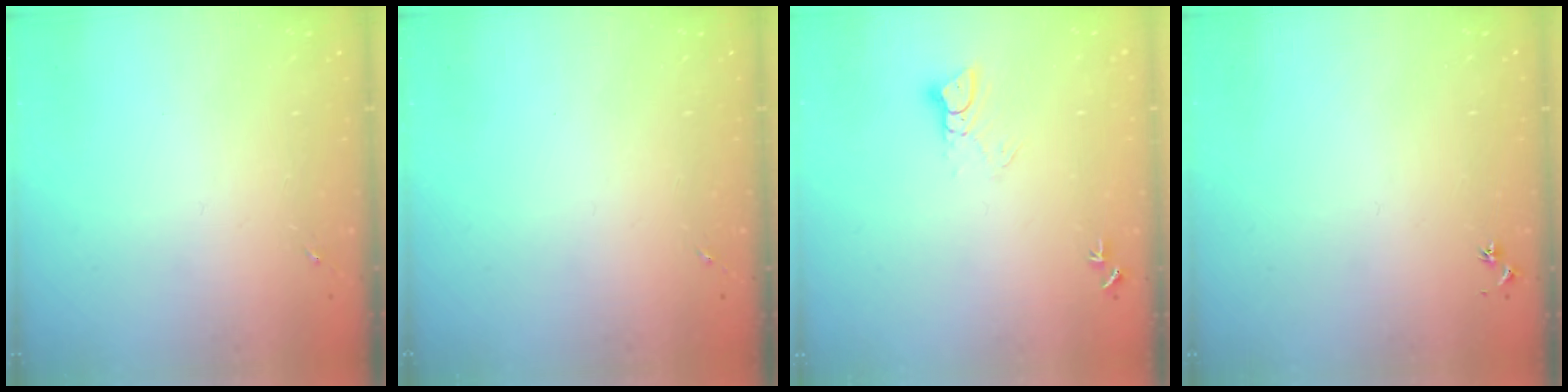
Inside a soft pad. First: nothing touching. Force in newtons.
{"total": 0.0}
{"total": 4.7, "press": 4.7, "slide": 0.2}
{"total": 3.0, "press": 2.9, "slide": 0.3}